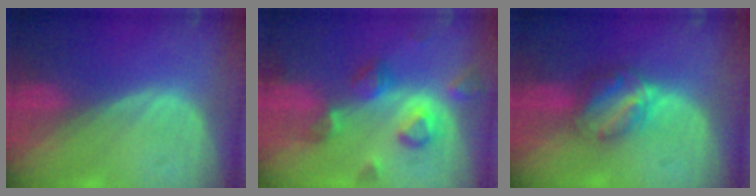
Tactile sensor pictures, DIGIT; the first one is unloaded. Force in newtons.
{"total": 7.1, "press": 7.0, "slide": 1.2}
{"total": 6.4, "press": 5.4, "slide": 3.3}